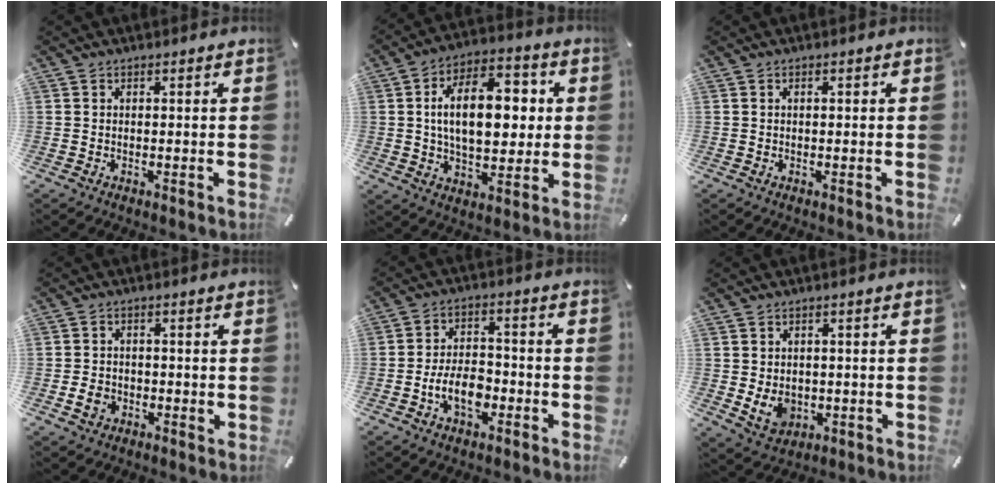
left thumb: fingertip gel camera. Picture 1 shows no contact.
{"total": 17.4, "force": [2.2, 10.0, 14.1], "torque": [-0.232, 0.006, 0.031]}
{"total": 0.6, "force": [0.0, 0.2, 0.5], "torque": [-0.011, 0.002, -0.001]}
{"total": 3.9, "force": [-1.0, 3.3, 1.9], "torque": [-0.039, 0.002, -0.018]}
{"total": 8.5, "force": [-3.3, 5.3, 5.8], "torque": [-0.117, 0.017, -0.060]}
{"total": 6.0, "force": [-0.4, 5.1, 3.2], "torque": [-0.062, 0.001, -0.006]}